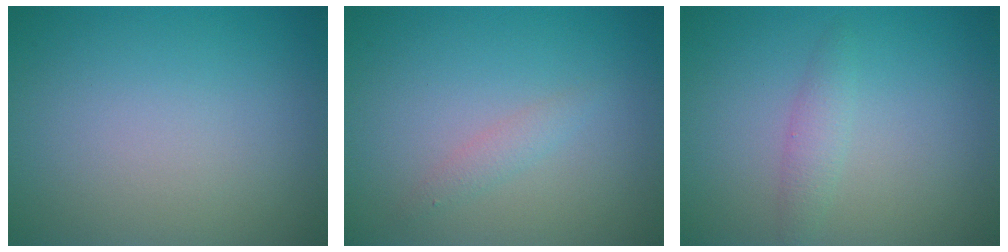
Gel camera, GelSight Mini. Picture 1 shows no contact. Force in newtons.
{"total": 1.1, "press": 1.1, "slide": 0.0}
{"total": 1.5, "press": 1.5, "slide": 0.1}